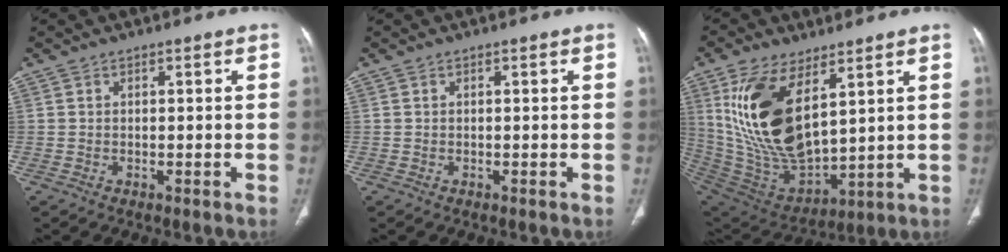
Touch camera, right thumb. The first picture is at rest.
{"total": 0.0}
{"total": 20.2, "force": [7.4, 9.6, 16.2], "torque": [-0.305, -0.033, 0.162]}